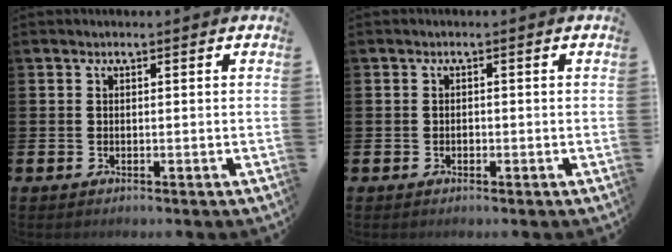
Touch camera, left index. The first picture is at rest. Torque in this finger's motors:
{"motor_torque": [-0.18, -0.01, -0.08, -0.01]}